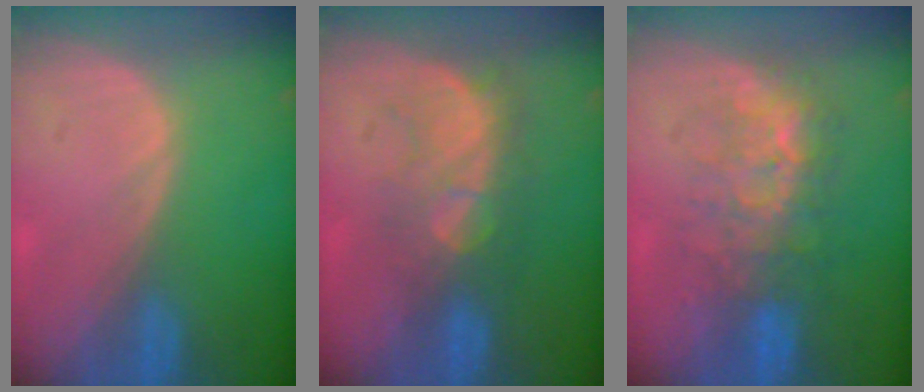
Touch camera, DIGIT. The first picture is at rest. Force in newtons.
{"total": 7.7, "press": 7.4, "slide": 2.1}
{"total": 7.7, "press": 7.6, "slide": 1.4}